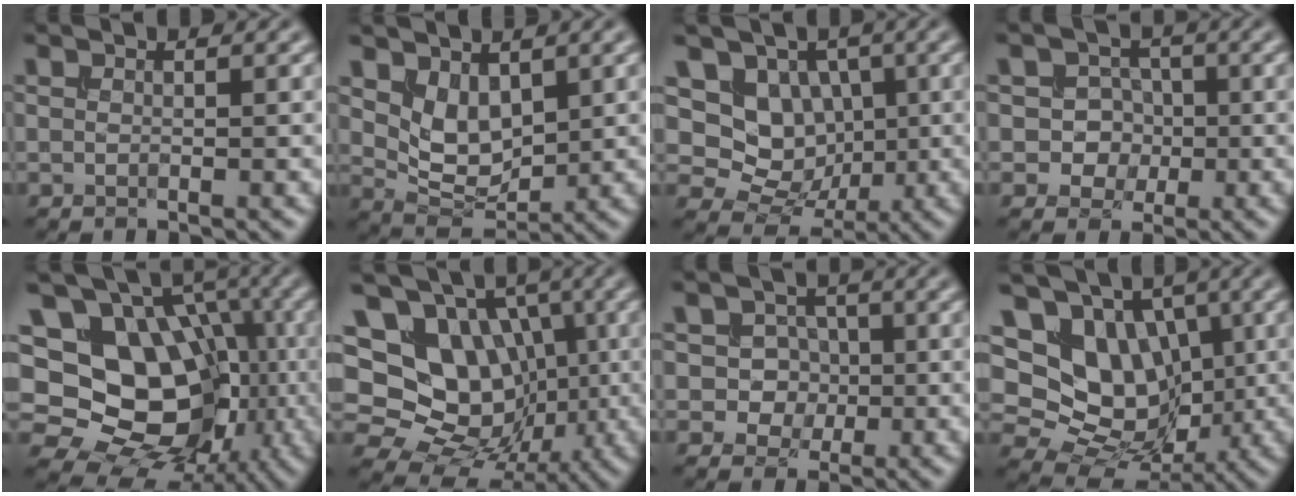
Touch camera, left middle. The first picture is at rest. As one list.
[{"total": 3.8, "force": [1.5, 2.3, 2.6], "torque": [-0.056, -0.012, 0.031]}, {"total": 5.8, "force": [1.2, 4.9, 2.9], "torque": [-0.042, -0.010, 0.004]}, {"total": 3.6, "force": [-0.6, 3.2, 1.4], "torque": [-0.002, 0.007, -0.029]}, {"total": 15.8, "force": [0.5, 12.7, 9.4], "torque": [-0.148, 0.013, 0.015]}, {"total": 14.7, "force": [2.4, 12.4, 7.6], "torque": [-0.157, 0.038, 0.023]}, {"total": 3.8, "force": [-0.2, 3.4, 1.6], "torque": [-0.008, 0.009, -0.021]}, {"total": 10.8, "force": [2.6, 8.5, 6.1], "torque": [-0.111, 0.025, 0.027]}]